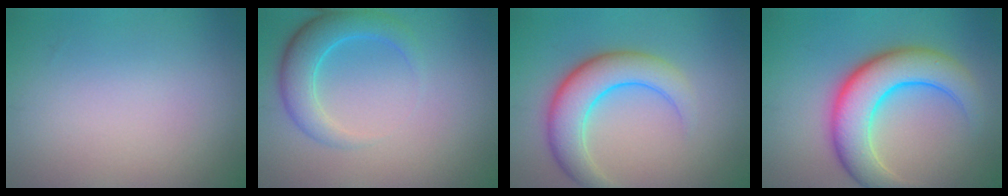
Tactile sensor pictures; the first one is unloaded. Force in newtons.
{"total": 4.0, "press": 4.0, "slide": 0.3}
{"total": 5.7, "press": 5.7, "slide": 0.1}
{"total": 7.5, "press": 7.5, "slide": 0.1}